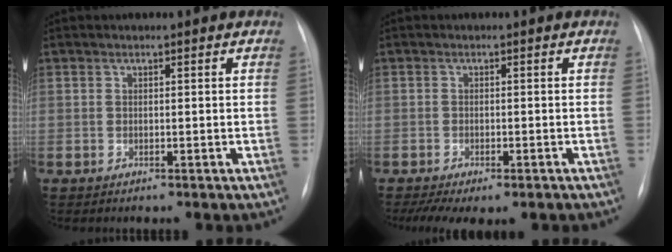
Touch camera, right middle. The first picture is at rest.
{"total": 7.7, "force": [-5.6, 2.8, 4.6], "torque": [-0.070, -0.005, -0.078]}